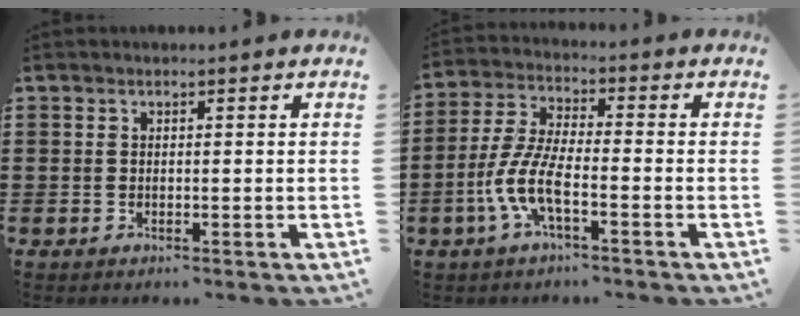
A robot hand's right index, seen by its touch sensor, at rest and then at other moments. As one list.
[{"total": 7.3, "force": [-3.4, 1.8, 6.2], "torque": [-0.159, -0.018, -0.072]}]